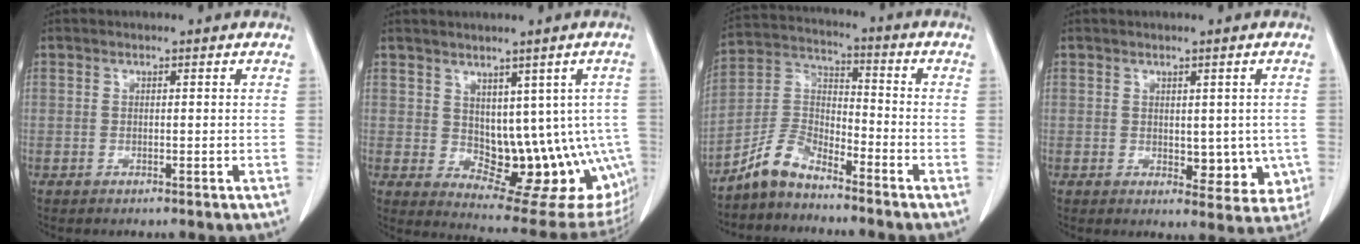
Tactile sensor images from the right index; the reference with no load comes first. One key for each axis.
{"total": 14.4, "fx": -1.1, "fy": 8.0, "fz": 12.0, "tx": -0.116, "ty": 0.005, "tz": 0.005}
{"total": 7.3, "fx": -6.3, "fy": 2.5, "fz": 2.7, "tx": -0.063, "ty": 0.017, "tz": -0.127}
{"total": 6.7, "fx": -0.8, "fy": 4.0, "fz": 5.3, "tx": -0.037, "ty": -0.006, "tz": -0.001}